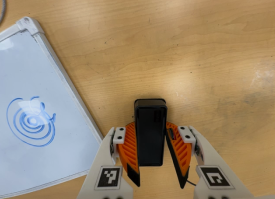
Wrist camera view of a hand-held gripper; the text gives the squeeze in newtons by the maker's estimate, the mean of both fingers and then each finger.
{"total": 0.0}